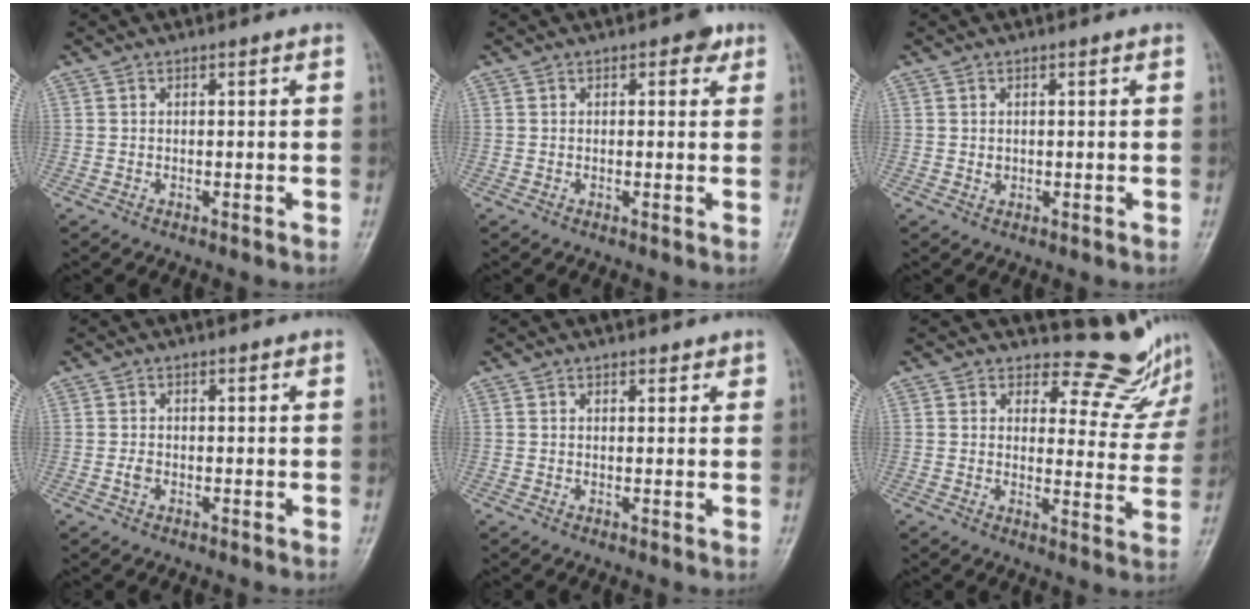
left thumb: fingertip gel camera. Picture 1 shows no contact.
{"total": 2.1, "force": [1.1, 1.4, 1.2], "torque": [0.002, -0.001, 0.009]}
{"total": 0.9, "force": [0.3, 0.8, 0.4], "torque": [-0.001, -0.001, 0.005]}
{"total": 1.2, "force": [-0.3, 0.9, 0.8], "torque": [-0.014, 0.000, -0.006]}
{"total": 1.3, "force": [1.1, 0.7, 0.3], "torque": [0.007, -0.007, 0.011]}
{"total": 10.4, "force": [9.8, 3.2, 1.0], "torque": [0.022, -0.107, 0.105]}